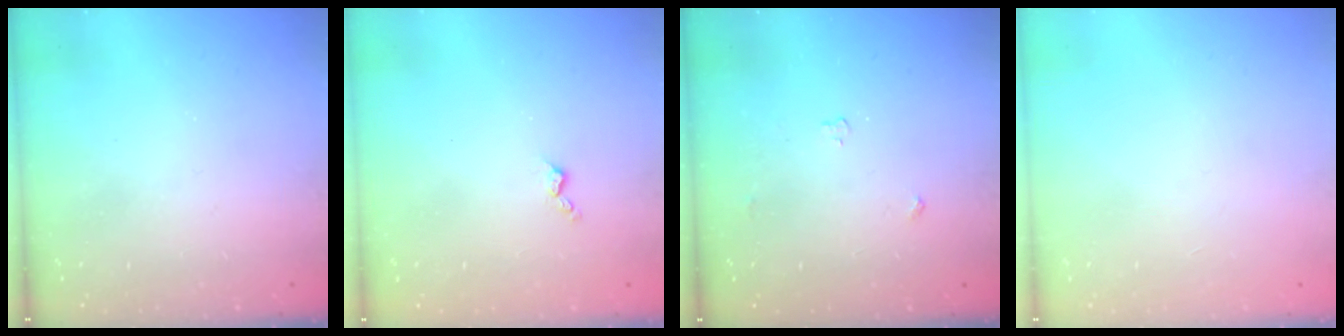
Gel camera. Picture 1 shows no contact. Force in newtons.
{"total": 3.4, "press": 3.4, "slide": 0.6}
{"total": 3.0, "press": 2.9, "slide": 0.5}
{"total": 0.0}